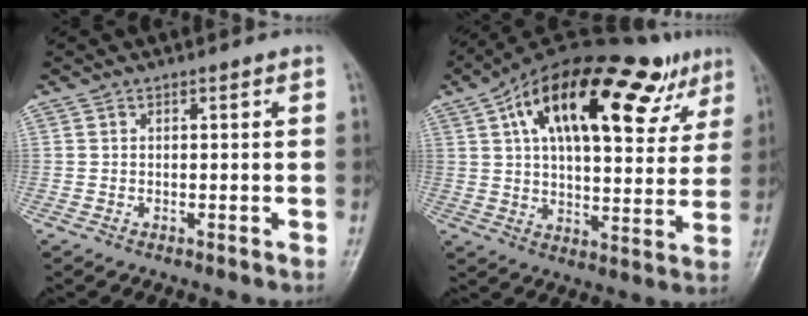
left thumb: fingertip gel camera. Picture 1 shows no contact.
{"total": 27.9, "force": [13.1, 12.4, 21.3], "torque": [-0.301, 0.012, 0.198]}